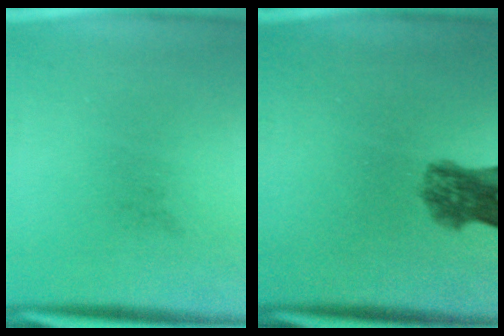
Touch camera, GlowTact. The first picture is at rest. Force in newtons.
{"total": 5.6}